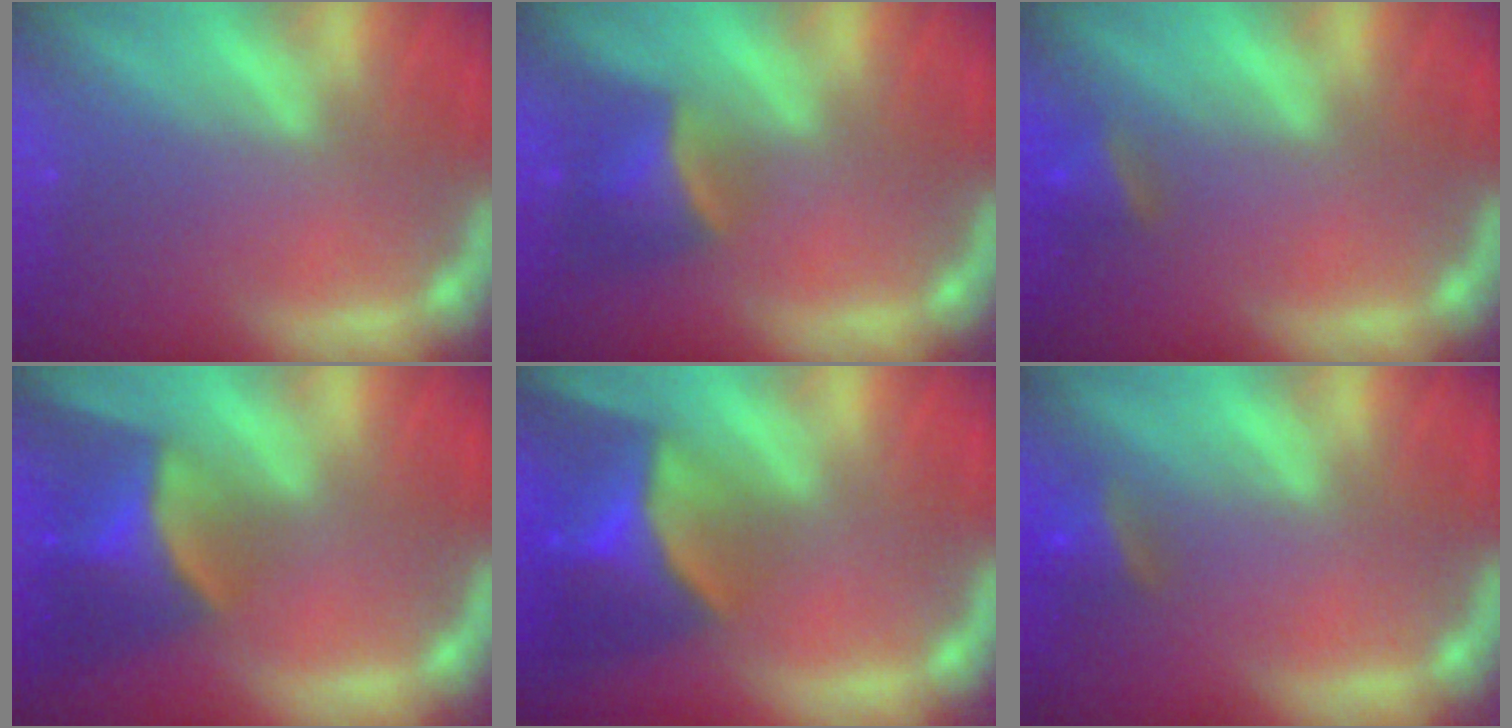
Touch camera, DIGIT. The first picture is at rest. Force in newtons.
{"total": 4.4}
{"total": 2.4}
{"total": 7.9}
{"total": 9.9}
{"total": 2.9}